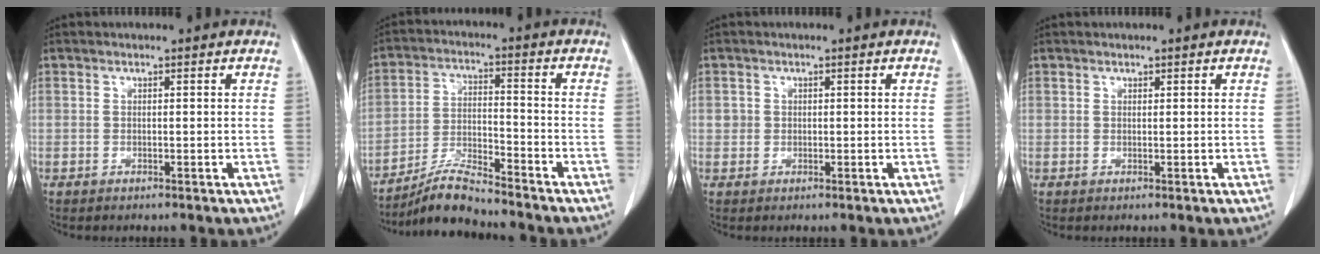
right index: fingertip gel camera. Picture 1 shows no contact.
{"total": 7.8, "force": [-7.2, -0.1, 2.9], "torque": [-0.062, -0.010, -0.133]}
{"total": 1.3, "force": [0.1, 1.3, 0.2], "torque": [0.004, 0.007, 0.003]}
{"total": 0.0}